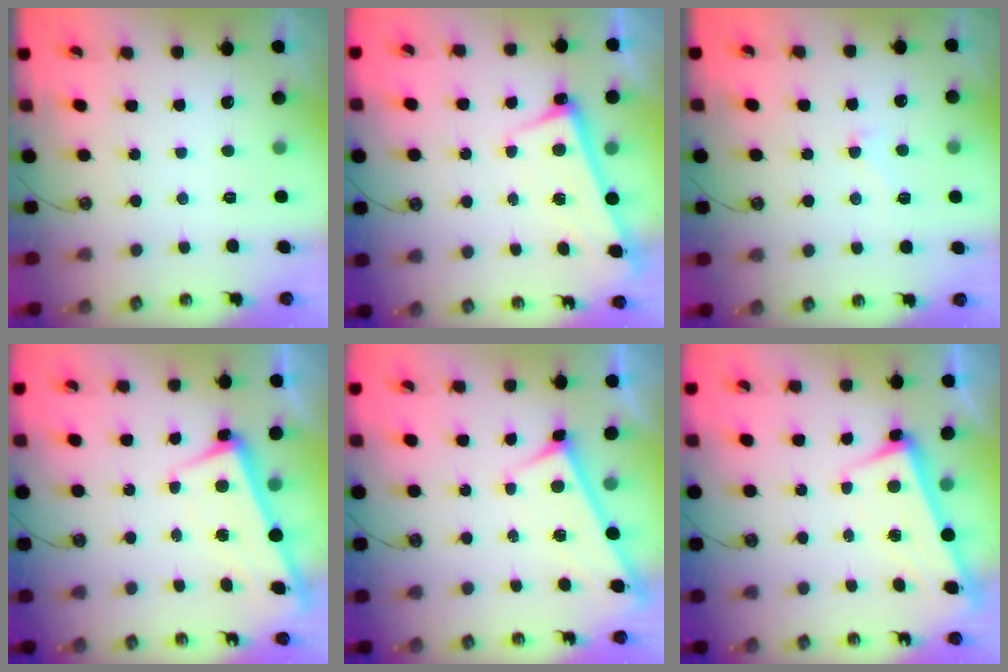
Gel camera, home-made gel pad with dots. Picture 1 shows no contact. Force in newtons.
{"total": 2.7, "press": 2.7, "slide": 0.6}
{"total": 2.7, "press": 2.7, "slide": 0.7}
{"total": 2.2, "press": 2.1, "slide": 0.5}
{"total": 2.9, "press": 2.9, "slide": 0.3}
{"total": 2.5, "press": 2.5, "slide": 0.6}